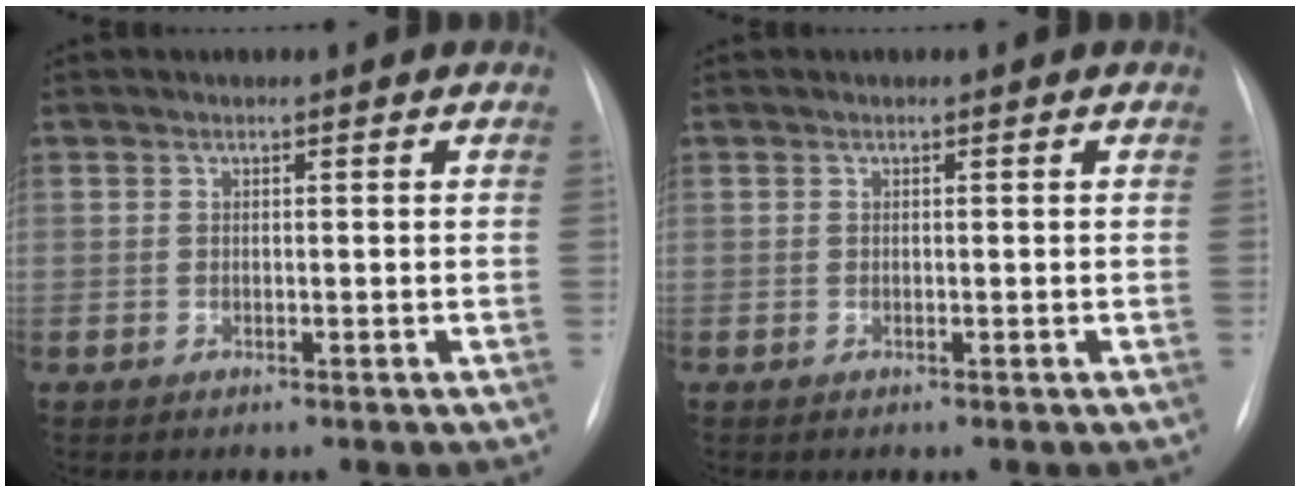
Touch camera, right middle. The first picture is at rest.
{"total": 0.0}